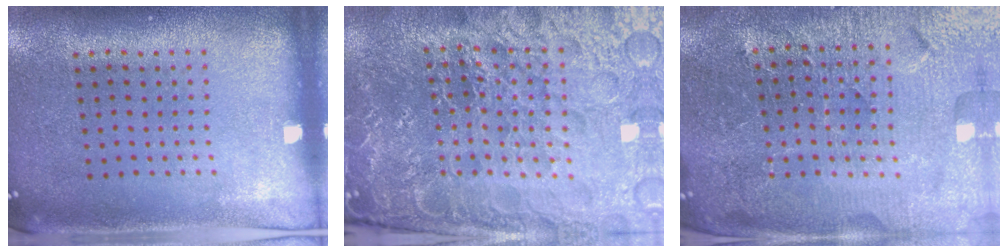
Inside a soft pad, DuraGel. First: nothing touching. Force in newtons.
{"total": 5.5, "press": 5.1, "slide": 2.2}
{"total": 5.4, "press": 5.0, "slide": 2.2}